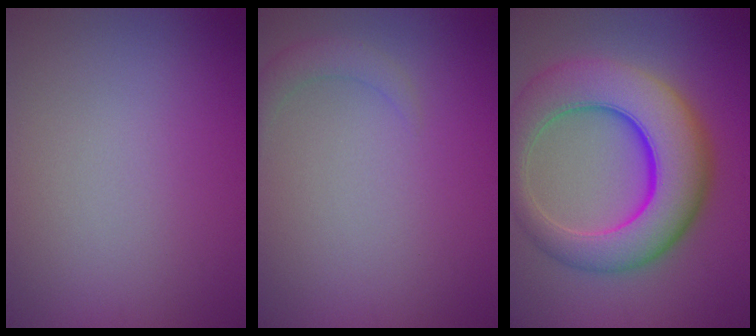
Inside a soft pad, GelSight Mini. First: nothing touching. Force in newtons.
{"total": 1.5, "press": 1.4, "slide": 0.2}
{"total": 10.4, "press": 10.4, "slide": 0.4}